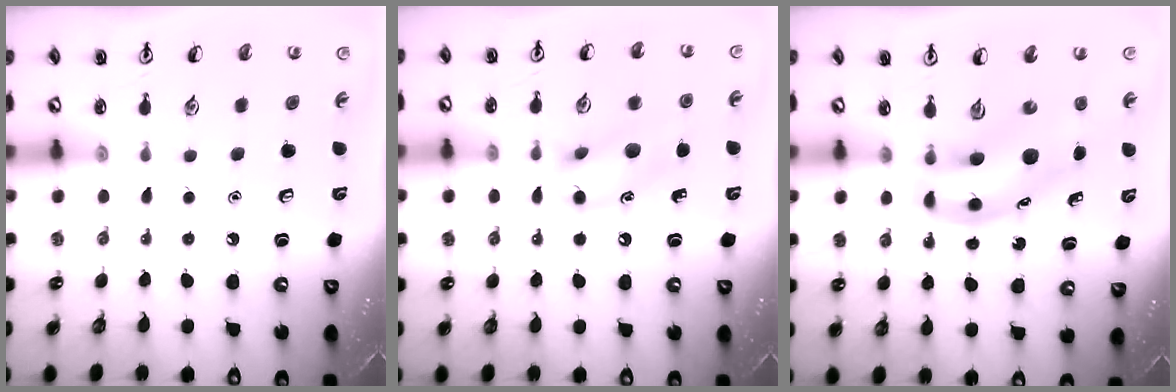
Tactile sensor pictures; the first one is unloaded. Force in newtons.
{"total": 11.1, "press": 10.9, "slide": 1.9}
{"total": 9.2, "press": 8.9, "slide": 2.6}